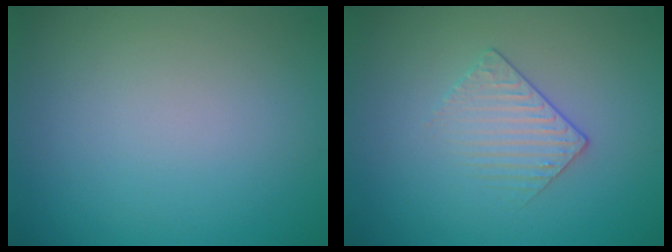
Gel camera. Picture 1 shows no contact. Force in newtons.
{"total": 1.5, "press": 1.0, "slide": 1.1}